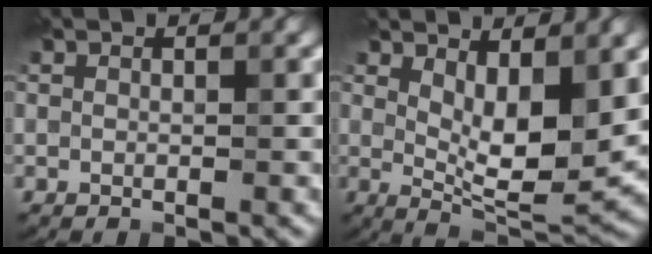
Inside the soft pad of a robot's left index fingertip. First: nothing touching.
{"total": 7.5, "force": [1.5, 2.6, 6.9], "torque": [-0.116, -0.015, 0.032]}